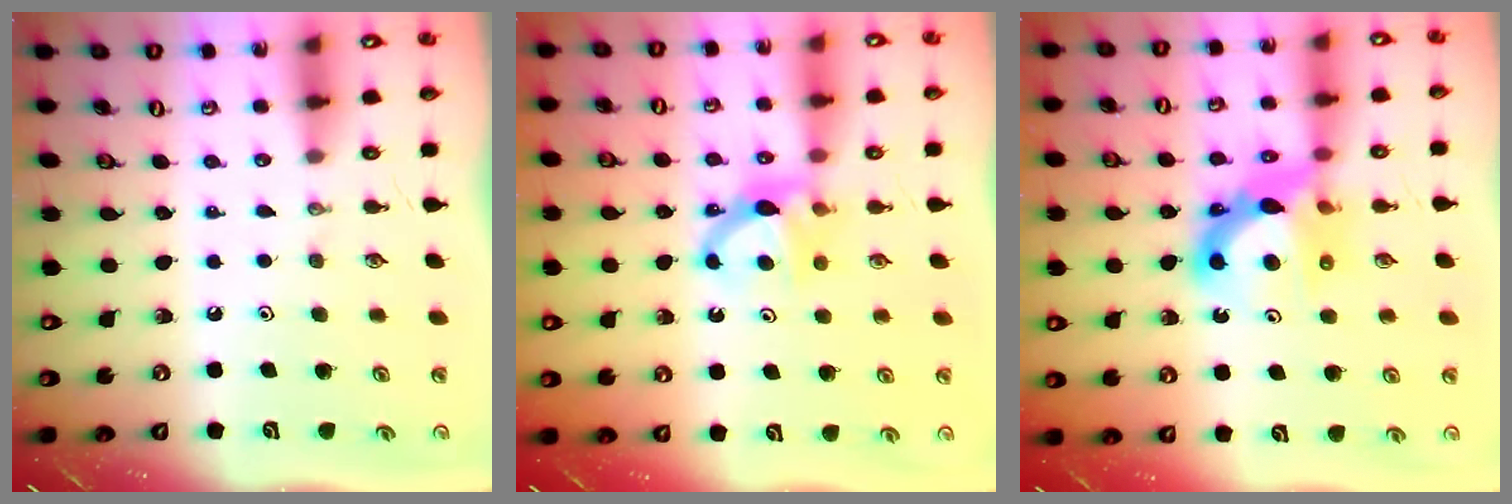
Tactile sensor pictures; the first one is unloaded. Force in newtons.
{"total": 7.8, "press": 7.8, "slide": 0.4}
{"total": 11.5, "press": 11.4, "slide": 1.0}